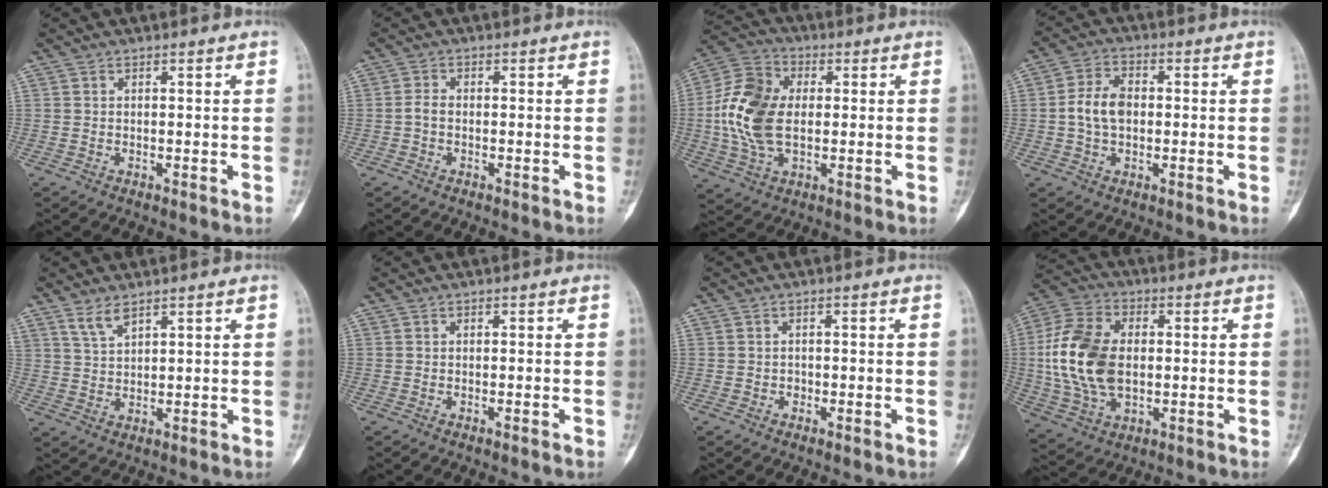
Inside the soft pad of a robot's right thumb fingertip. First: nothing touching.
{"total": 1.7, "force": [-0.5, 1.1, 1.3], "torque": [-0.025, 0.004, -0.013]}
{"total": 14.4, "force": [0.1, 9.0, 11.3], "torque": [-0.232, 0.014, -0.001]}
{"total": 6.9, "force": [-0.1, 4.7, 5.1], "torque": [-0.093, 0.015, -0.007]}
{"total": 3.4, "force": [2.7, 1.1, 1.9], "torque": [-0.036, -0.016, 0.059]}
{"total": 0.7, "force": [-0.4, 0.1, 0.6], "torque": [-0.014, -0.001, -0.004]}
{"total": 0.9, "force": [-0.4, 0.7, 0.5], "torque": [-0.005, 0.002, -0.007]}
{"total": 16.7, "force": [0.2, 10.5, 12.9], "torque": [-0.262, 0.007, 0.005]}